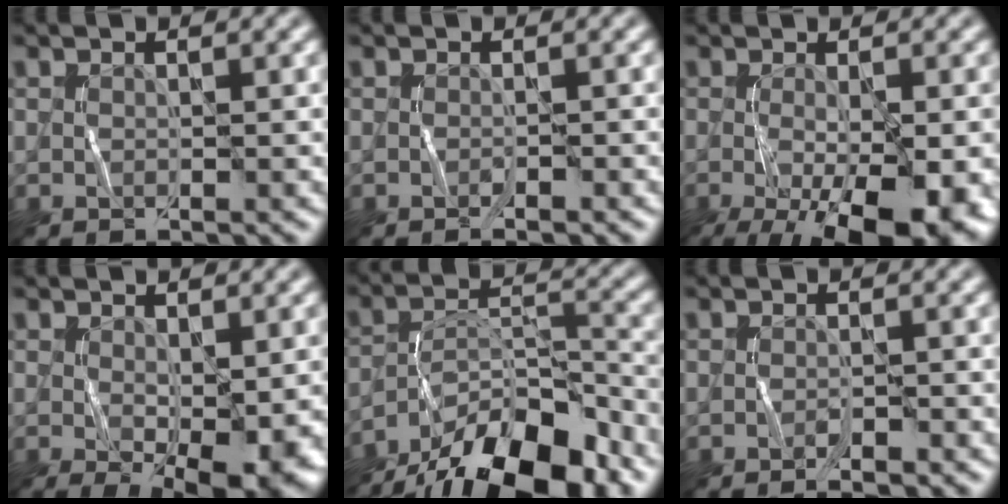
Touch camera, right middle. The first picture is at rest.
{"total": 0.7, "force": [-0.5, 0.0, 0.4], "torque": [-0.010, 0.002, -0.009]}
{"total": 12.6, "force": [-4.9, 4.6, 10.6], "torque": [-0.174, -0.039, -0.059]}
{"total": 6.6, "force": [-1.5, 2.3, 6.0], "torque": [-0.101, -0.018, -0.012]}
{"total": 13.8, "force": [-10.5, 4.7, 7.6], "torque": [-0.141, 0.005, -0.177]}
{"total": 1.0, "force": [-0.8, 0.0, 0.5], "torque": [-0.010, 0.002, -0.016]}